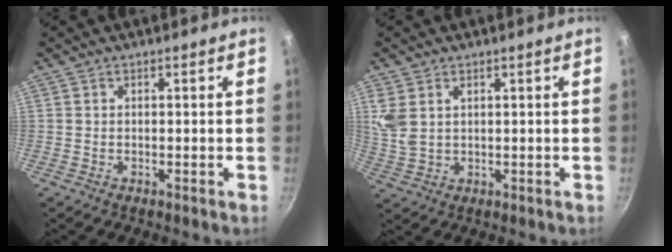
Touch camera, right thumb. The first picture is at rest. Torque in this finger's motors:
{"motor_torque": [0.90, 0.88, 0.64, 0.41, 0.05]}